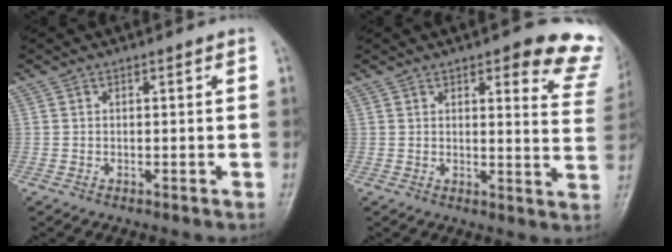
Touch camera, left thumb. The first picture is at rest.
{"total": 13.4, "force": [9.5, 4.3, 8.4], "torque": [-0.046, -0.045, 0.086]}